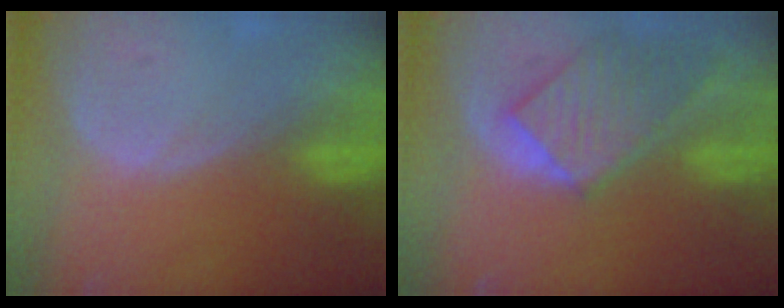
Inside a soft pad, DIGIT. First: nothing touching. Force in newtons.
{"total": 8.8, "press": 7.9, "slide": 3.9}